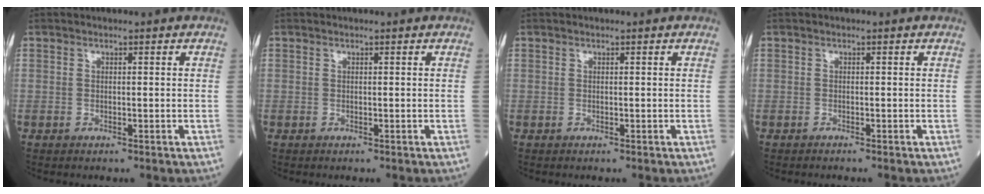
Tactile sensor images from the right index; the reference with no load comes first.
{"total": 0.0}
{"total": 0.0}
{"total": 0.9, "force": [-0.8, -0.1, 0.4], "torque": [-0.003, 0.001, -0.010]}